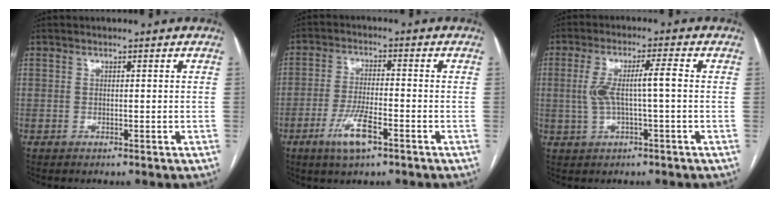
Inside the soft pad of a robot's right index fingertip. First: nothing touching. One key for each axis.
{"total": 6.8, "fx": -3.7, "fy": 1.4, "fz": 5.6, "tx": -0.114, "ty": -0.008, "tz": -0.063}
{"total": 6.2, "fx": 0.1, "fy": 0.6, "fz": 6.1, "tx": -0.125, "ty": 0.022, "tz": 0.006}